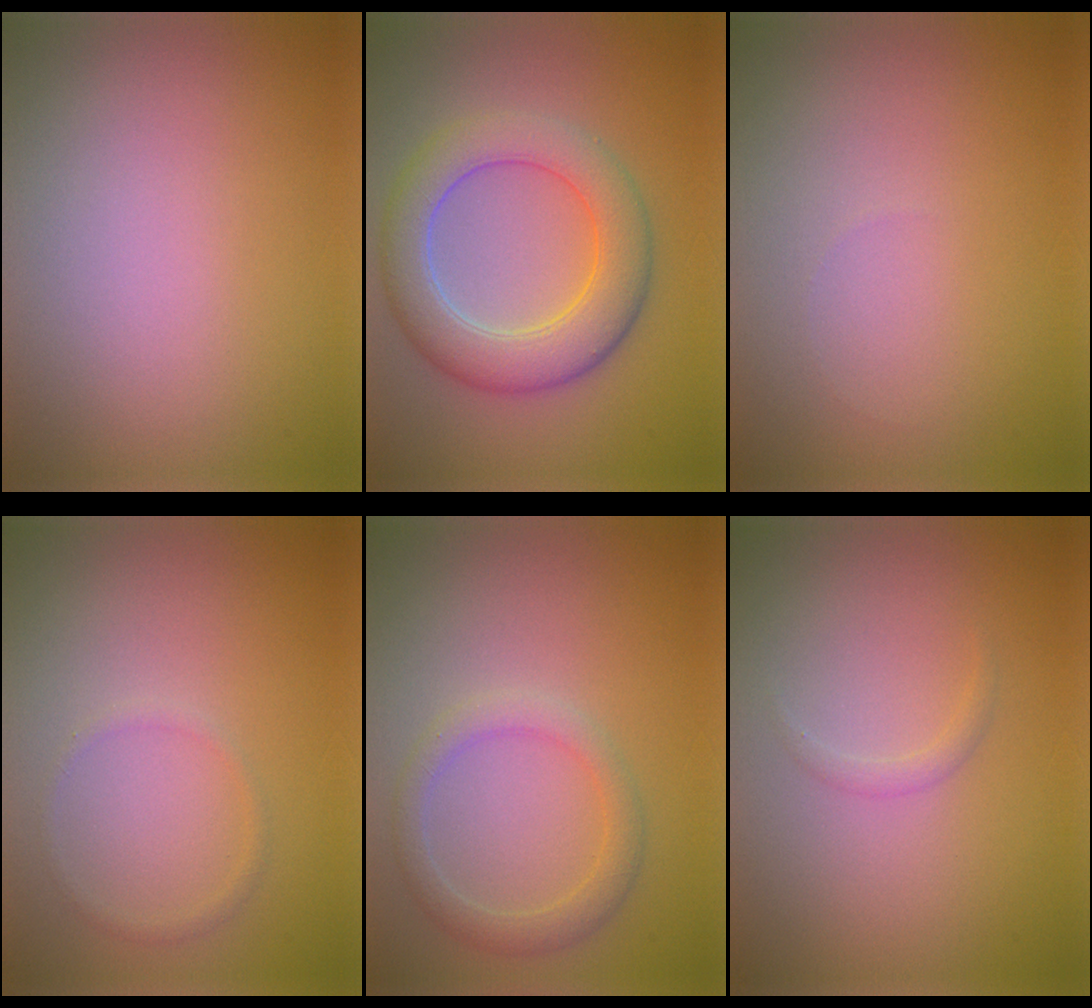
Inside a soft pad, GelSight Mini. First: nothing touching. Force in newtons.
{"total": 6.2, "press": 6.2, "slide": 0.2}
{"total": 0.0}
{"total": 0.8, "press": 0.8, "slide": 0.1}
{"total": 2.4, "press": 2.4, "slide": 0.1}
{"total": 0.8, "press": 0.8, "slide": 0.1}